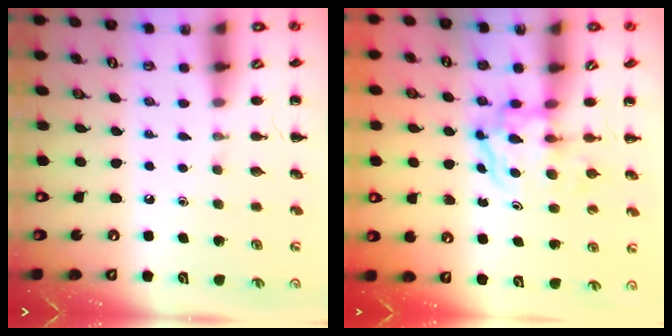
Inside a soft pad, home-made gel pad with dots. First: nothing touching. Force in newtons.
{"total": 3.8, "press": 3.8, "slide": 0.5}